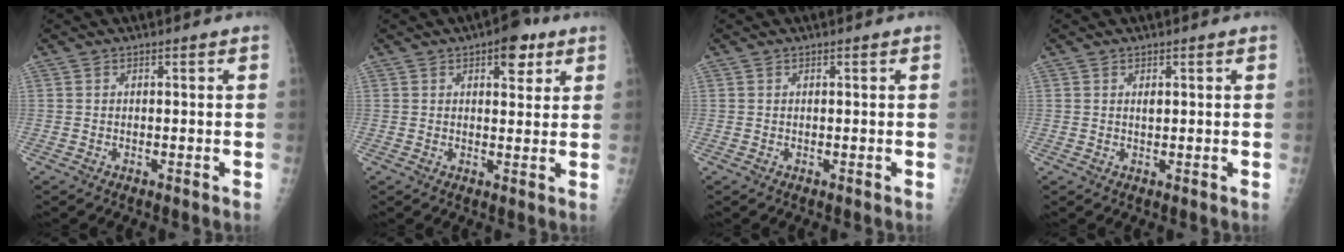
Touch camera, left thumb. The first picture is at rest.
{"total": 6.4, "force": [3.5, 3.1, 4.5], "torque": [-0.037, -0.011, 0.040]}
{"total": 0.0}
{"total": 0.9, "force": [0.4, 0.4, 0.6], "torque": [-0.009, -0.004, 0.010]}